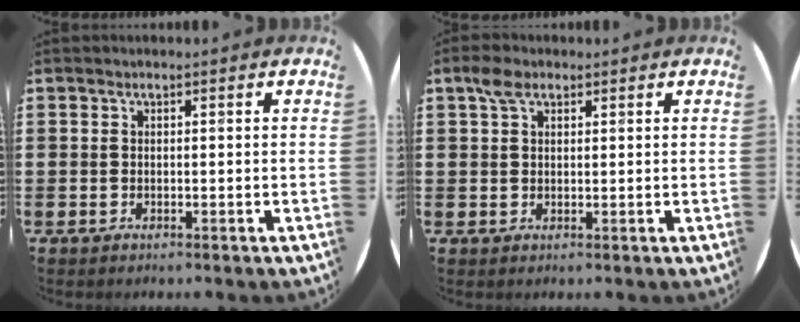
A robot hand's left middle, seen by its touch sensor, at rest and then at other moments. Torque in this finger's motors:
{"motor_torque": [-0.11, 0.19, -0.17, -0.06]}